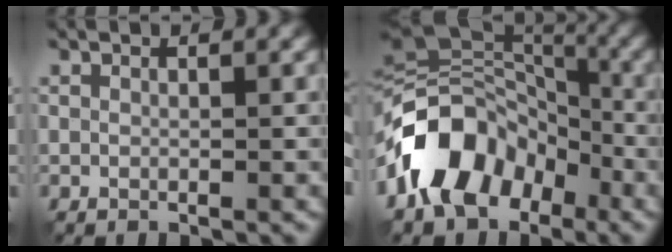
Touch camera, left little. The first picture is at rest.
{"total": 11.9, "force": [-5.7, 7.9, 6.8], "torque": [-0.121, 0.017, -0.127]}